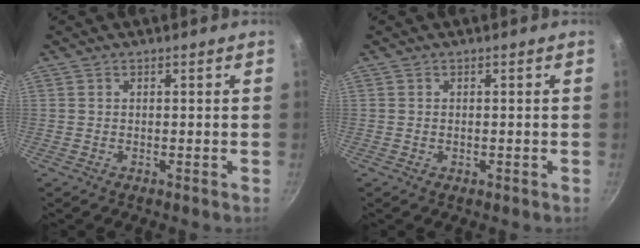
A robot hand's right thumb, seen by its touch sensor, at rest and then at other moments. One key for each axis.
{"total": 0.6, "fx": -0.1, "fy": 0.4, "fz": 0.4, "tx": -0.004, "ty": 0.001, "tz": -0.002}